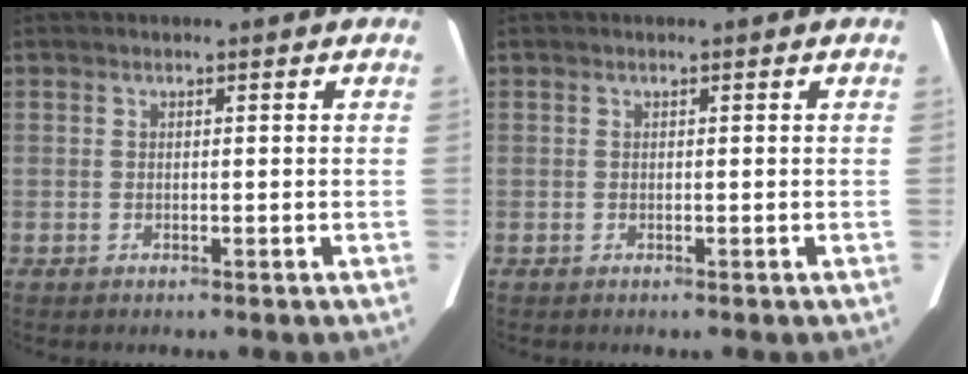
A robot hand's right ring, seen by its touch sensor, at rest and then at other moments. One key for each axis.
{"total": 0.0}